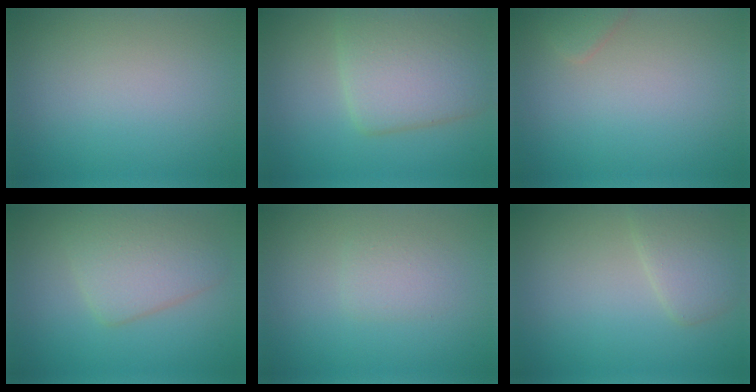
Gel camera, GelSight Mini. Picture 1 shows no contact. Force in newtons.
{"total": 6.3, "press": 6.3, "slide": 0.2}
{"total": 1.2, "press": 1.2, "slide": 0.0}
{"total": 4.5, "press": 4.5, "slide": 0.1}
{"total": 1.5, "press": 1.5, "slide": 0.0}
{"total": 2.7, "press": 2.7, "slide": 0.1}